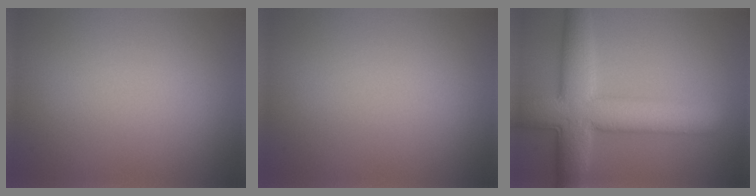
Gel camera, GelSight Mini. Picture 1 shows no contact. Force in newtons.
{"total": 0.0}
{"total": 8.3, "press": 8.3, "slide": 0.3}